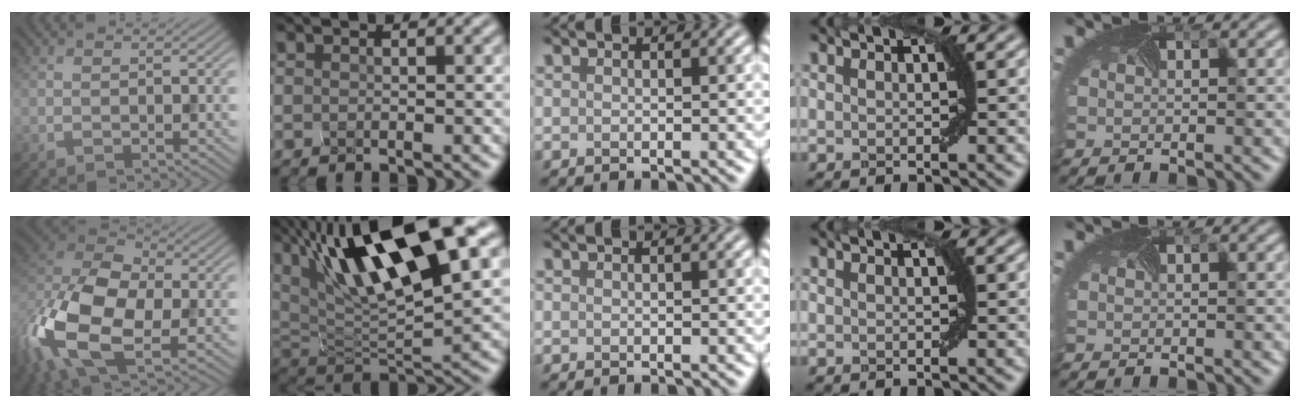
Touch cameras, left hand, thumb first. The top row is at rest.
{"thumb": {"total": 17.4, "force": [-4.8, 9.9, 13.5], "torque": [-0.314, -0.018, -0.099]}, "index": {"total": 13.8, "force": [6.5, 4.4, 11.3], "torque": [-0.203, 0.014, 0.118]}}